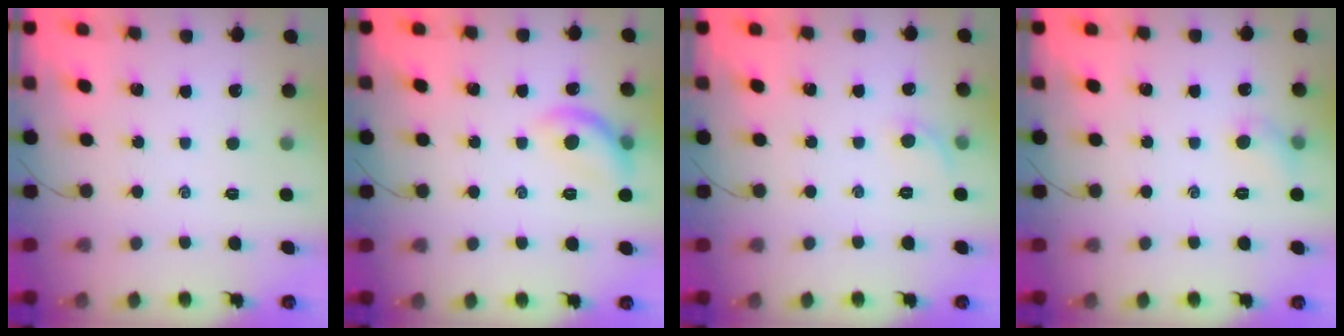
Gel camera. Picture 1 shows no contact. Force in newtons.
{"total": 10.4, "press": 10.4, "slide": 0.0}
{"total": 4.2, "press": 3.9, "slide": 1.4}
{"total": 5.3, "press": 5.1, "slide": 1.4}